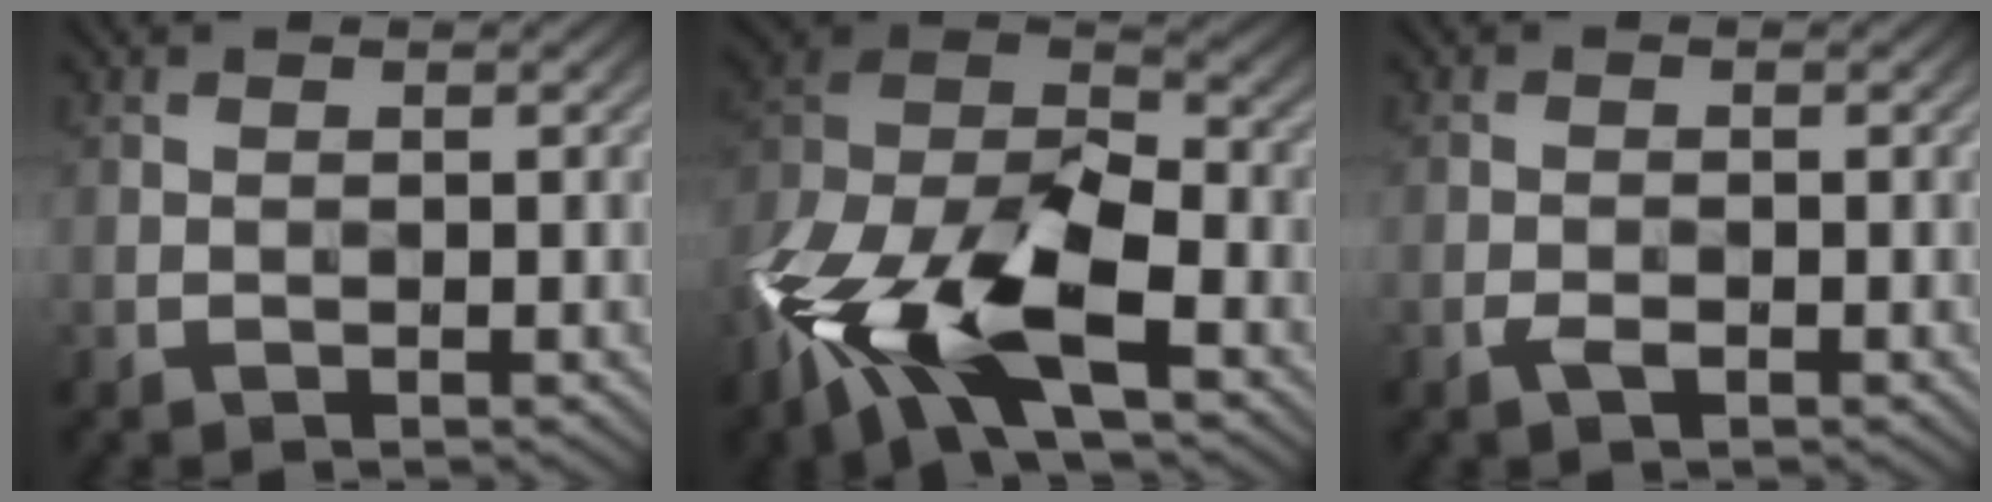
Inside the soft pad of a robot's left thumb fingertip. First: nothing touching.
{"total": 17.1, "force": [-8.7, 8.4, 12.0], "torque": [-0.274, -0.031, -0.184]}
{"total": 1.5, "force": [-0.9, 0.8, 0.9], "torque": [-0.019, -0.002, -0.020]}